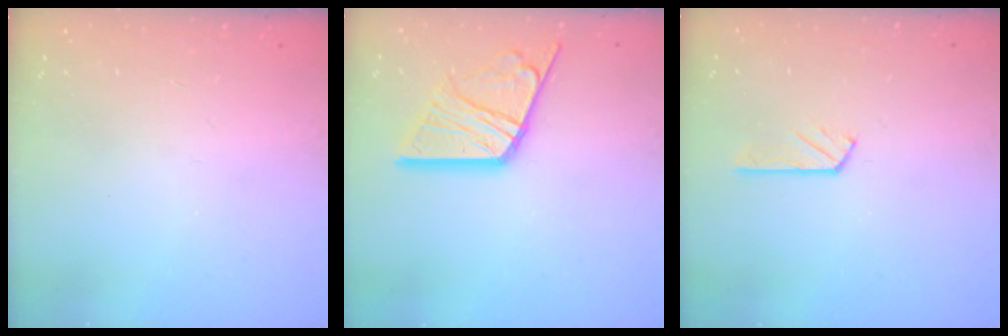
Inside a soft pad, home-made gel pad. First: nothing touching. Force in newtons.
{"total": 15.4, "press": 15.3, "slide": 1.4}
{"total": 2.8, "press": 2.8, "slide": 0.1}